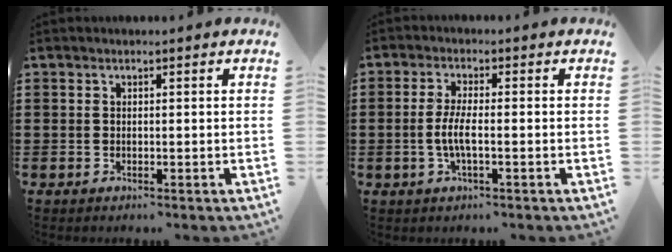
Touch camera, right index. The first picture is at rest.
{"total": 4.0, "force": [-1.0, 0.8, 3.8], "torque": [-0.089, -0.006, -0.027]}